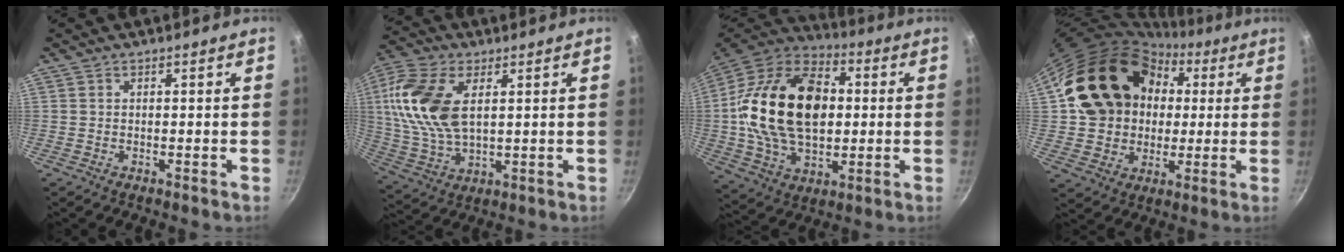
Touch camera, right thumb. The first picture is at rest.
{"total": 16.1, "force": [3.9, 8.9, 12.8], "torque": [-0.256, -0.007, 0.077]}
{"total": 26.7, "force": [1.9, 17.5, 20.1], "torque": [-0.342, 0.027, 0.028]}
{"total": 21.9, "force": [4.1, 17.9, 11.9], "torque": [-0.183, 0.041, 0.074]}